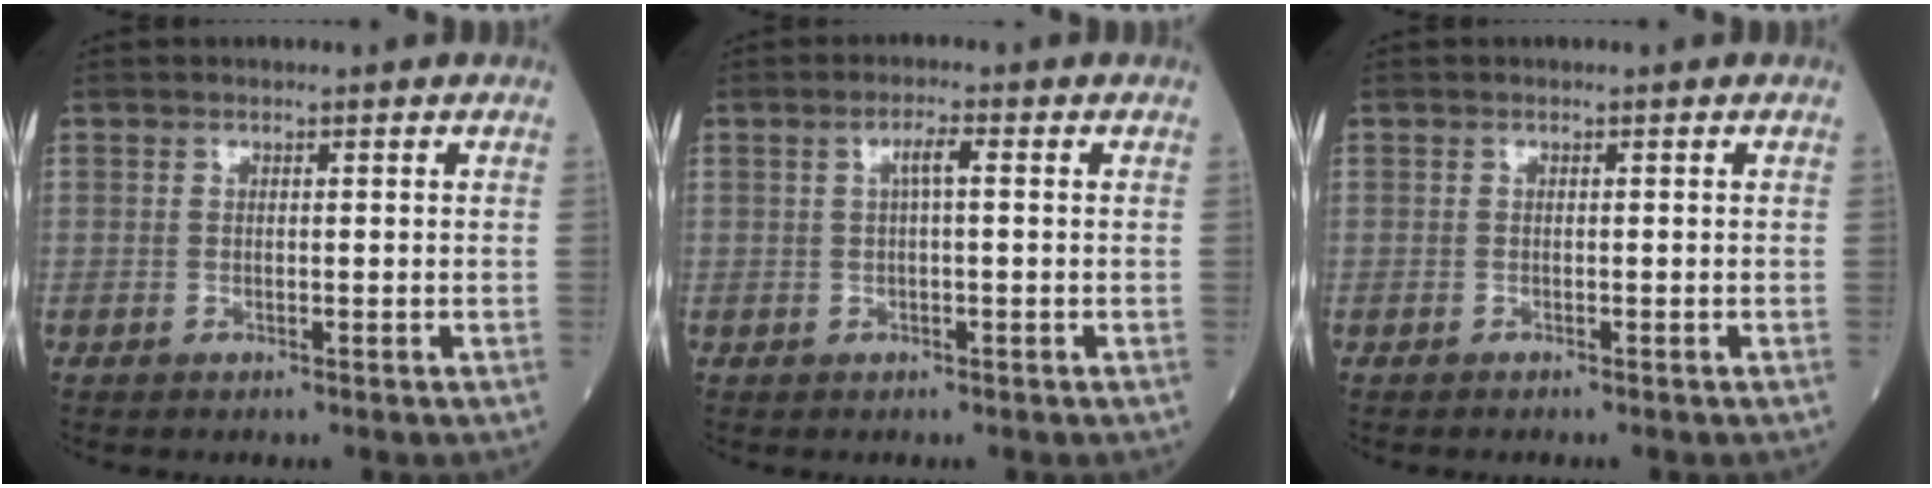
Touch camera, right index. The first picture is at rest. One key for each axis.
{"total": 2.3, "fx": 0.4, "fy": 0.3, "fz": 2.3, "tx": -0.042, "ty": 0.006, "tz": 0.007}
{"total": 0.5, "fx": -0.5, "fy": 0.1, "fz": 0.1, "tx": 0.000, "ty": 0.000, "tz": -0.010}